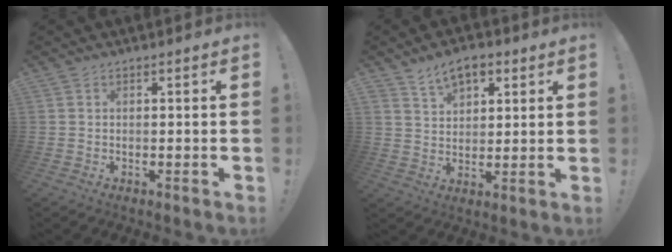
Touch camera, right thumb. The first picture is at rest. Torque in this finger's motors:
{"motor_torque": [0.07, 0.09, -0.02, 0.58, 0.04]}